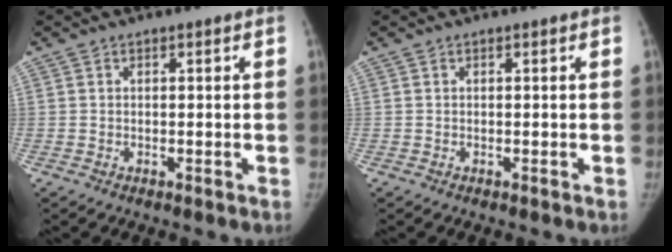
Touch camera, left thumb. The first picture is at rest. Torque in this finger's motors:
{"motor_torque": [0.17, 0.06, 0.12, -0.38, 0.07]}